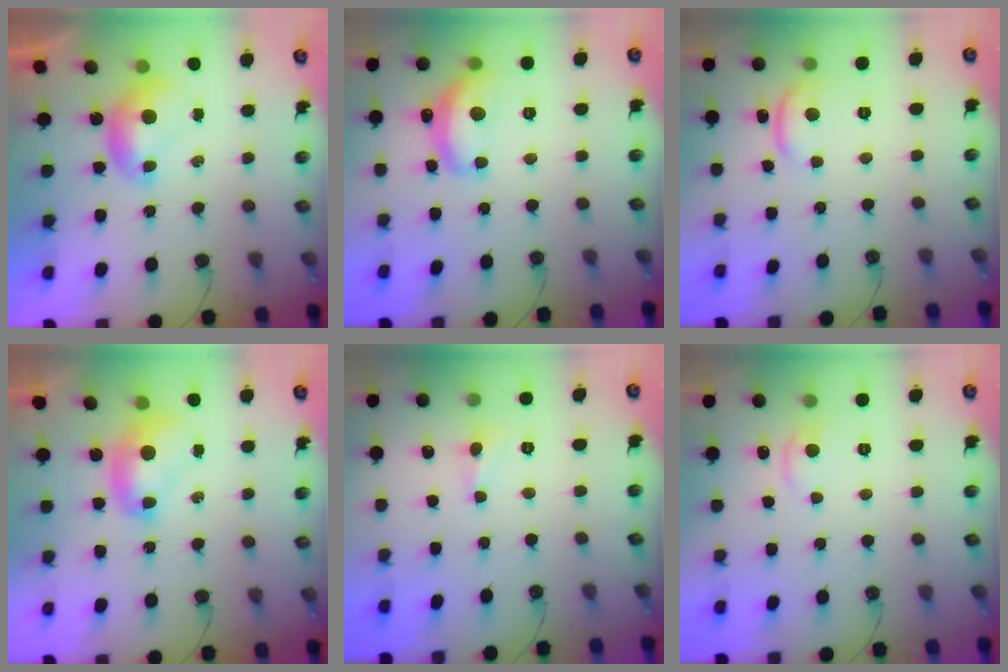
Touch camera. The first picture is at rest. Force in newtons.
{"total": 8.7, "press": 8.6, "slide": 1.0}
{"total": 2.7, "press": 2.7, "slide": 0.4}
{"total": 2.1, "press": 2.1, "slide": 0.2}
{"total": 0.9, "press": 0.8, "slide": 0.2}
{"total": 1.6, "press": 1.3, "slide": 0.9}